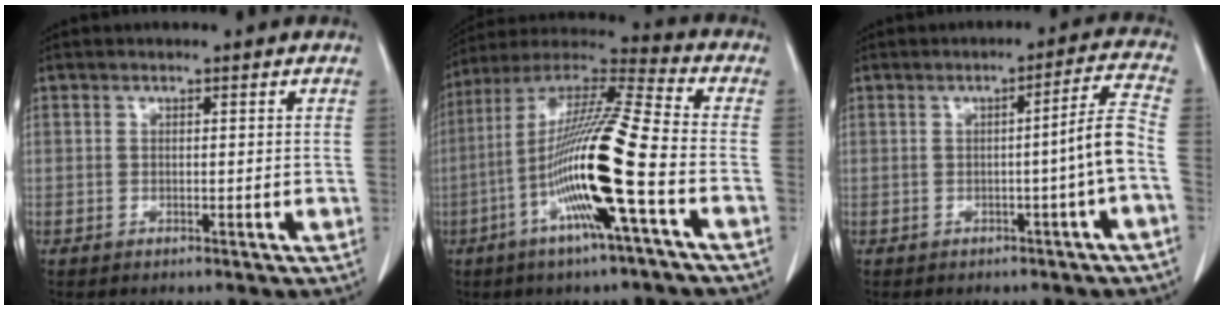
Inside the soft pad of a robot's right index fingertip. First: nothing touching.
{"total": 17.7, "force": [-5.3, -0.2, 16.9], "torque": [-0.331, -0.005, -0.109]}
{"total": 5.5, "force": [-1.5, -1.2, 5.1], "torque": [-0.066, 0.006, -0.023]}